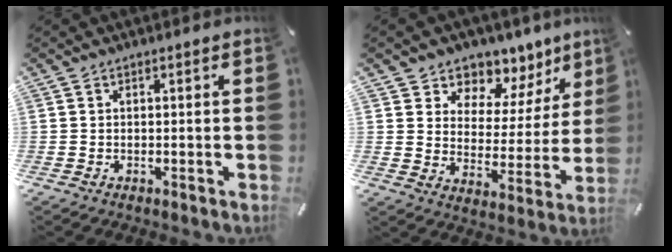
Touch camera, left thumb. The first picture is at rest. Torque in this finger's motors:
{"motor_torque": [0.76, -0.33, 0.20, -0.07, 0.02]}